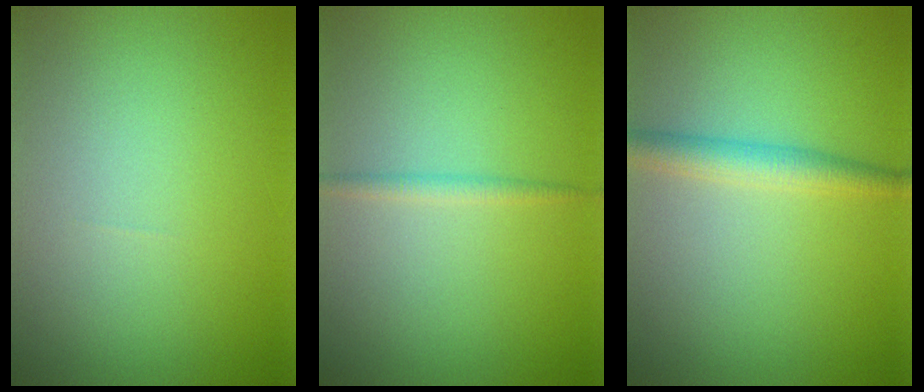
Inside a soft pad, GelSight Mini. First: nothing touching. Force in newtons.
{"total": 1.1, "press": 1.1, "slide": 0.1}
{"total": 2.7, "press": 2.7, "slide": 0.1}